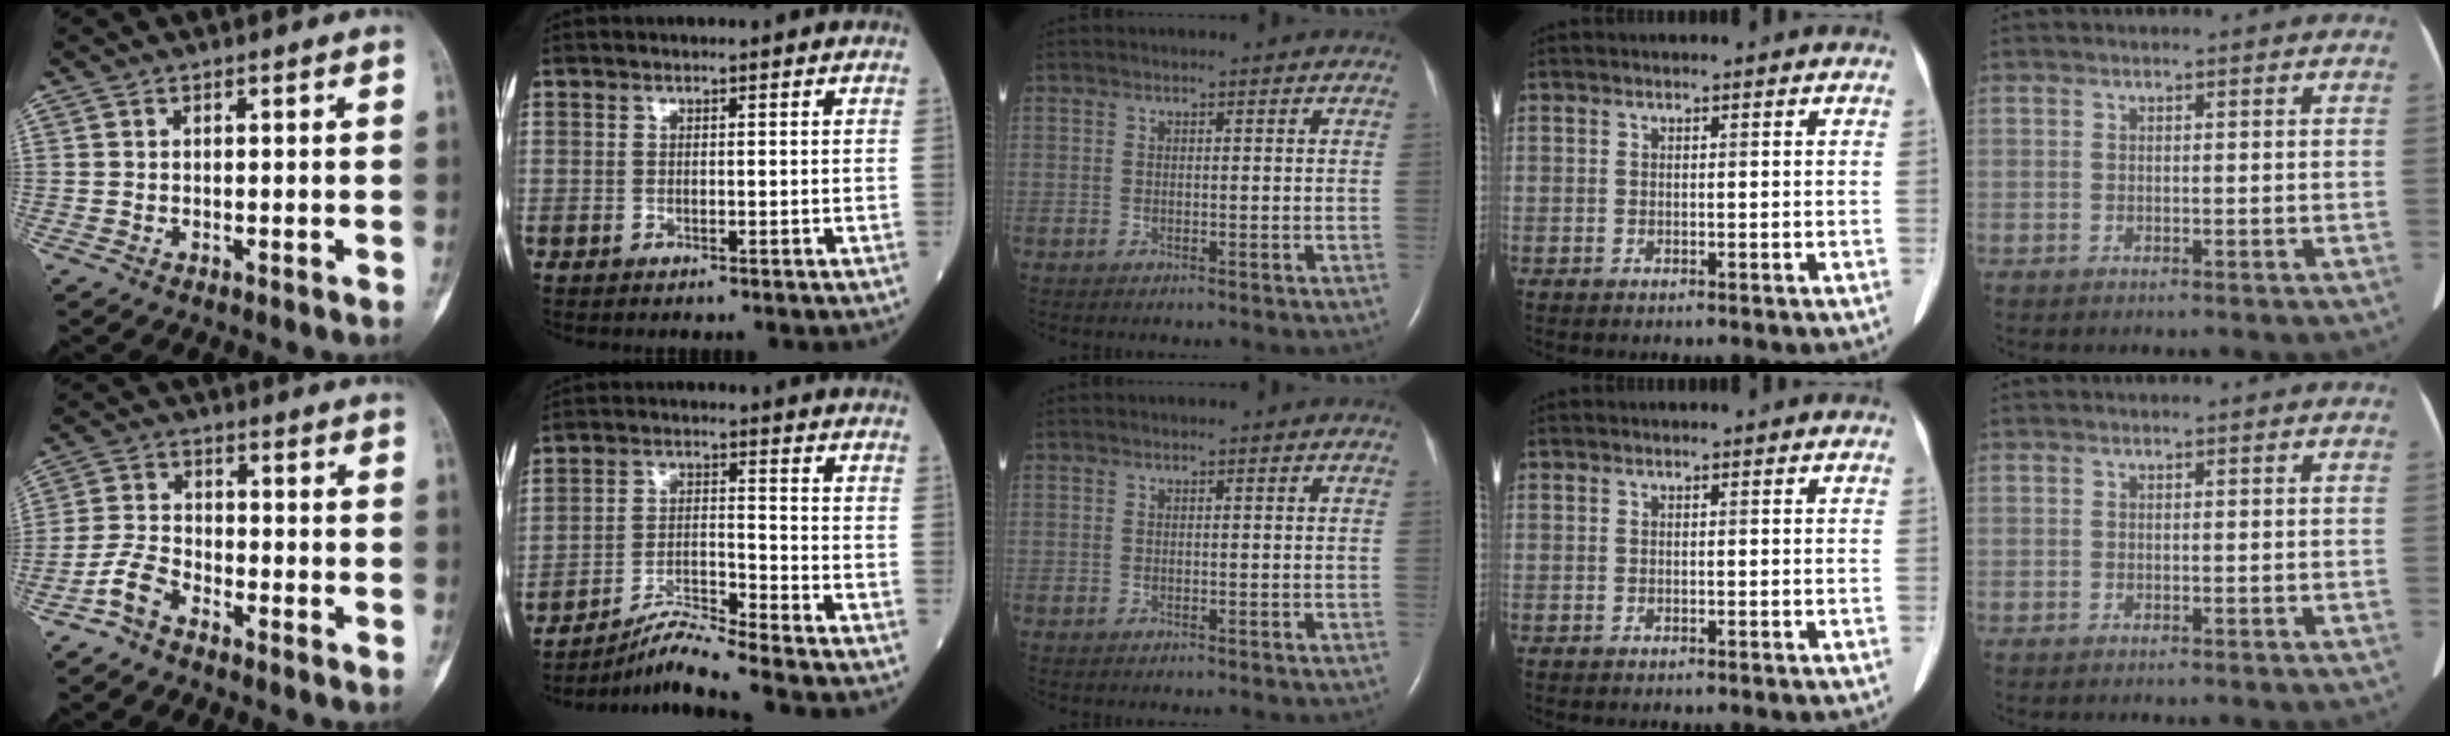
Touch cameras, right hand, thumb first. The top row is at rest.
{"thumb": {"total": 5.4, "force": [-3.9, 2.5, 2.8], "torque": [-0.057, 0.026, -0.088]}, "index": {"total": 6.9, "force": [-6.3, -2.1, 1.9], "torque": [-0.043, -0.013, -0.115]}}